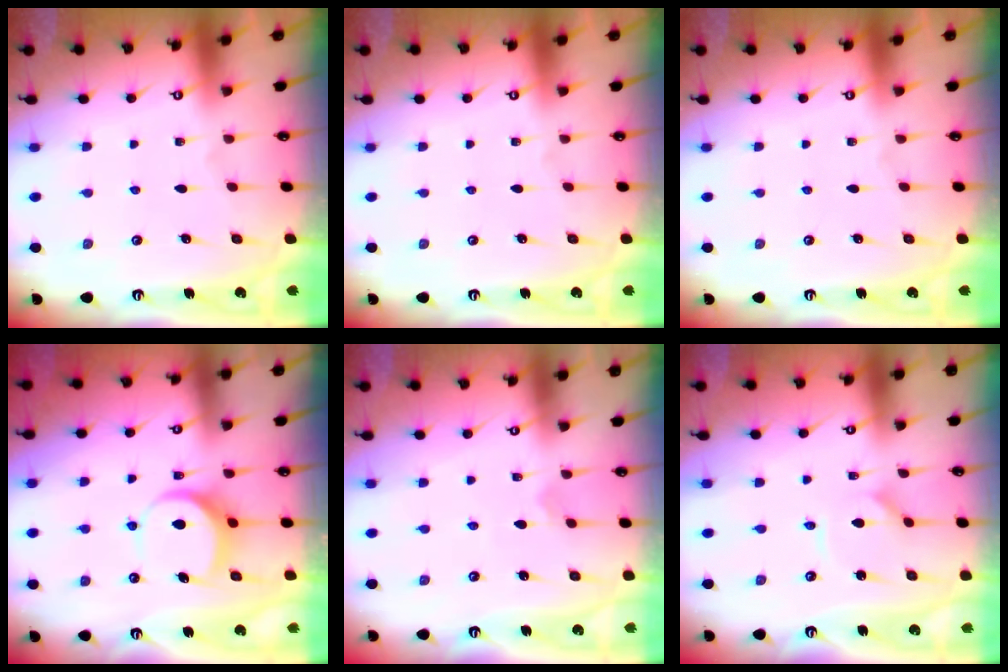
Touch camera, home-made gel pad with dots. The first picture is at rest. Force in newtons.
{"total": 0.0}
{"total": 0.0}
{"total": 6.9, "press": 6.9, "slide": 0.7}
{"total": 2.8, "press": 2.8, "slide": 0.4}
{"total": 1.6, "press": 1.5, "slide": 0.2}